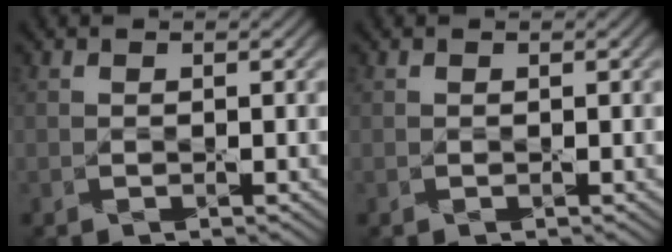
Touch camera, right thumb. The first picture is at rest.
{"total": 0.0}